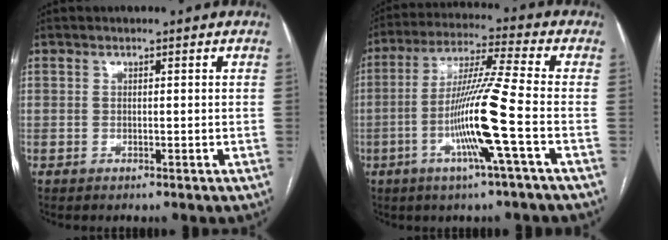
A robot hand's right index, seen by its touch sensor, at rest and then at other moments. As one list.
[{"total": 12.7, "force": [-3.8, -1.7, 12.0], "torque": [-0.233, -0.006, -0.078]}]